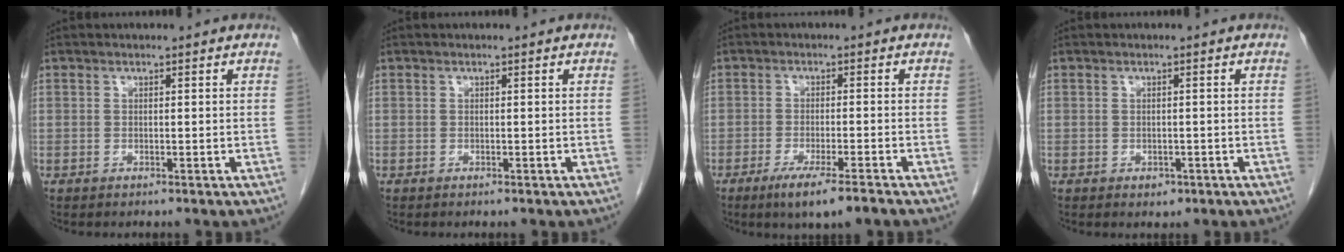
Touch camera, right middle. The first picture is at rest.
{"total": 0.0}
{"total": 6.4, "force": [-4.3, -0.1, 4.7], "torque": [-0.075, -0.015, -0.072]}
{"total": 1.3, "force": [-0.6, 0.9, 0.6], "torque": [-0.009, 0.002, -0.003]}